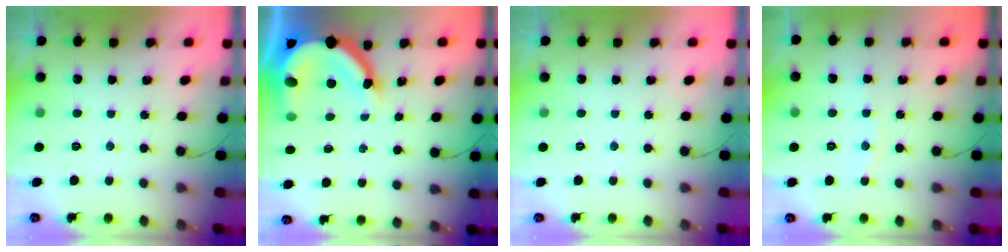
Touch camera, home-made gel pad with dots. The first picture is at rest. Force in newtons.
{"total": 14.5, "press": 14.4, "slide": 1.3}
{"total": 0.0}
{"total": 4.7, "press": 4.7, "slide": 0.7}